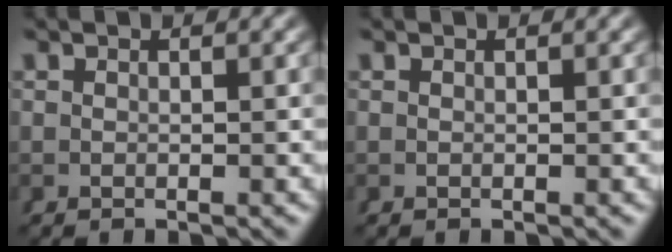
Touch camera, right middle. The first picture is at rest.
{"total": 0.0}